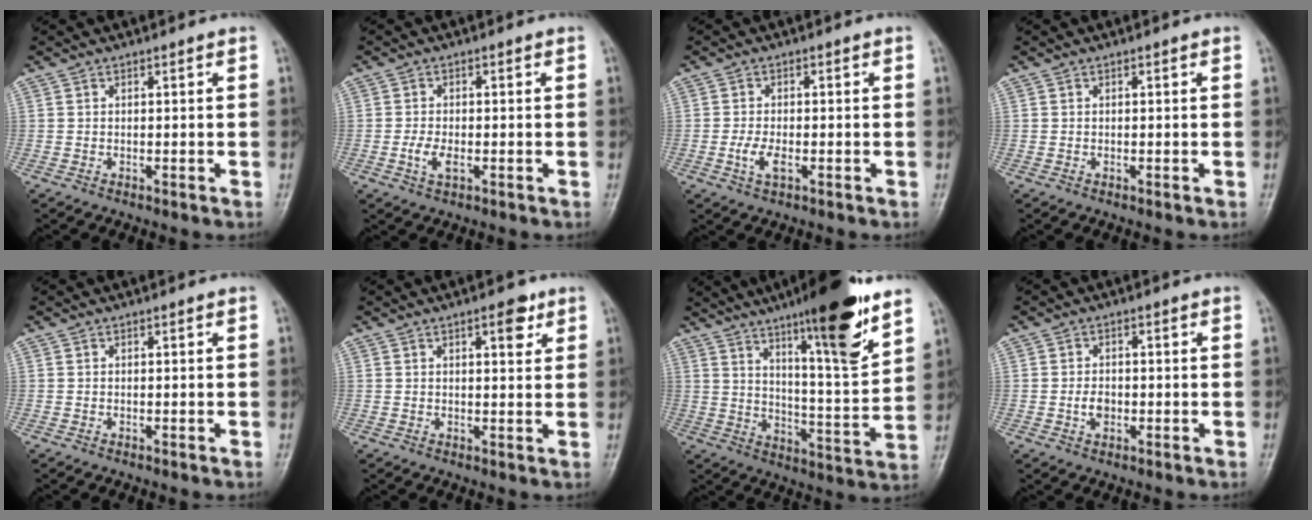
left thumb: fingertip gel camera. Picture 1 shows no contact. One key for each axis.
{"total": 3.2, "fx": -1.0, "fy": 1.7, "fz": 2.6, "tx": -0.055, "ty": 0.001, "tz": -0.019}
{"total": 3.5, "fx": -1.1, "fy": 1.7, "fz": 2.9, "tx": -0.062, "ty": 0.003, "tz": -0.021}
{"total": 0.0}
{"total": 0.0}
{"total": 4.1, "fx": 2.2, "fy": 1.6, "fz": 3.0, "tx": -0.029, "ty": -0.008, "tz": 0.029}
{"total": 18.8, "fx": 11.9, "fy": 2.6, "fz": 14.3, "tx": -0.194, "ty": -0.068, "tz": 0.186}
{"total": 2.8, "fx": -0.6, "fy": 2.0, "fz": 1.8, "tx": -0.025, "ty": 0.003, "tz": -0.011}